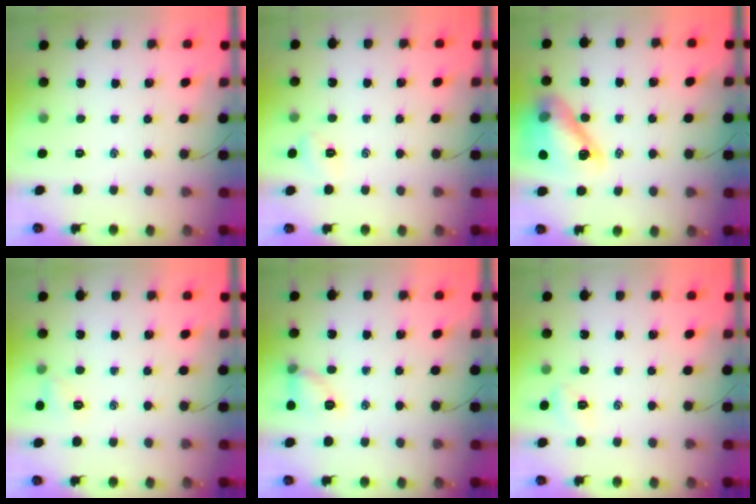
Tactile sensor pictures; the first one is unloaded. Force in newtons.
{"total": 4.4, "press": 4.2, "slide": 1.3}
{"total": 14.4, "press": 14.0, "slide": 3.1}
{"total": 5.4, "press": 5.1, "slide": 1.5}
{"total": 8.3, "press": 8.3, "slide": 0.3}
{"total": 4.4, "press": 4.2, "slide": 1.3}